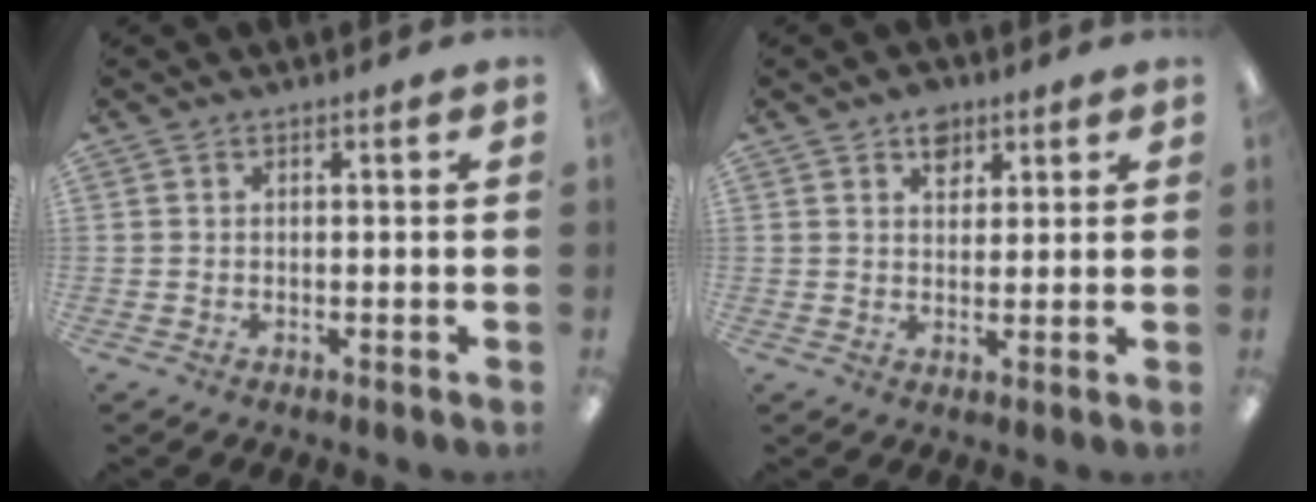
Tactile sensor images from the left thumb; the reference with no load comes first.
{"total": 5.2, "force": [3.2, 3.5, 2.1], "torque": [-0.011, -0.011, 0.052]}